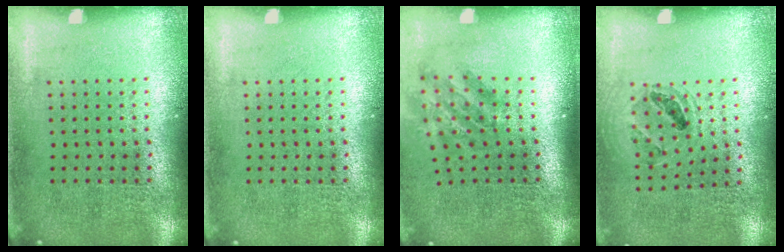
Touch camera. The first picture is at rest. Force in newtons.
{"total": 0.0}
{"total": 1.9, "press": 1.2, "slide": 1.4}
{"total": 1.0, "press": 1.0, "slide": 0.1}